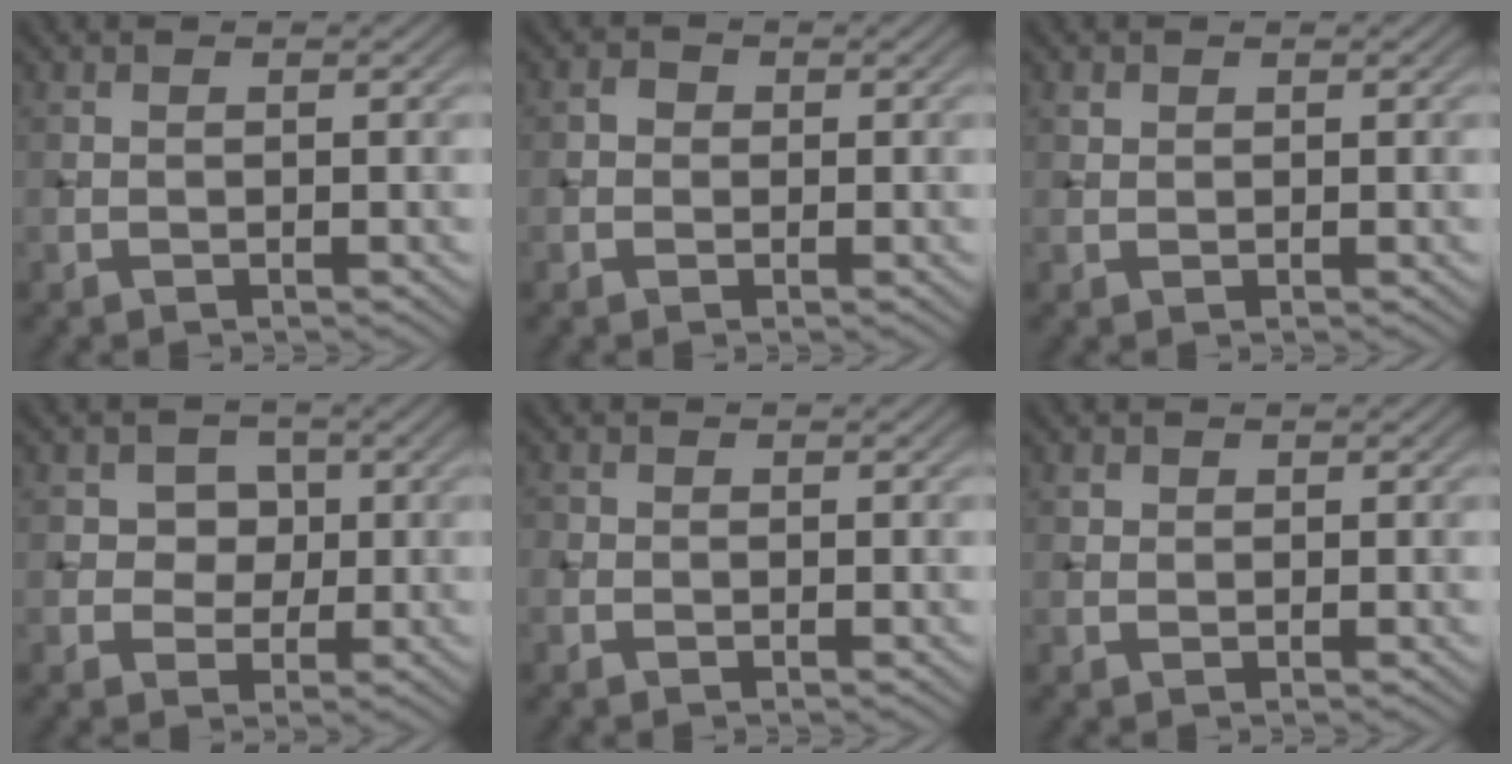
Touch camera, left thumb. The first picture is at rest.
{"total": 1.3, "force": [0.0, 1.2, 0.4], "torque": [-0.006, -0.001, -0.005]}
{"total": 0.8, "force": [0.5, 0.6, 0.2], "torque": [-0.005, -0.001, 0.010]}
{"total": 4.6, "force": [1.3, 4.1, 1.7], "torque": [-0.033, -0.003, 0.015]}
{"total": 0.9, "force": [-0.2, 0.8, 0.2], "torque": [-0.001, -0.004, -0.005]}
{"total": 1.0, "force": [0.5, 0.8, 0.2], "torque": [-0.003, -0.001, 0.009]}